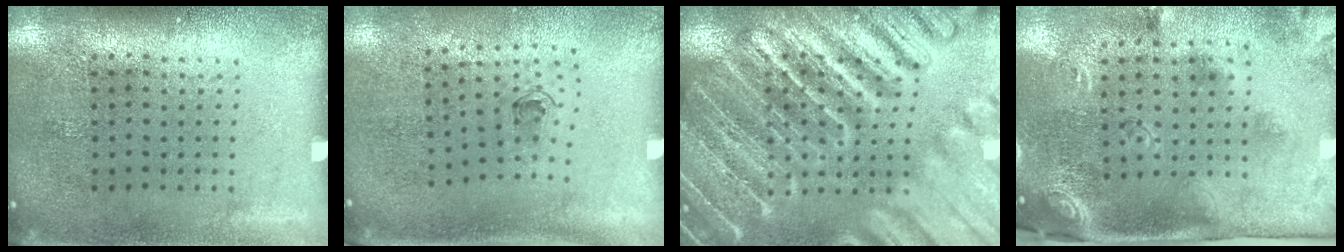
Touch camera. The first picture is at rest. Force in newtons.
{"total": 0.7, "press": 0.4, "slide": 0.6}
{"total": 6.2, "press": 6.1, "slide": 0.7}
{"total": 3.0, "press": 1.8, "slide": 2.3}